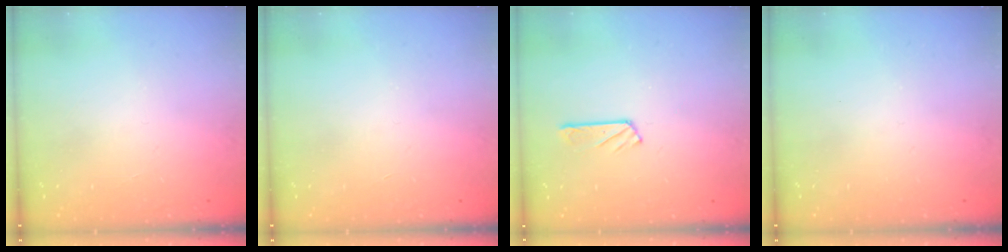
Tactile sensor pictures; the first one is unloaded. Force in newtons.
{"total": 0.0}
{"total": 2.9, "press": 2.9, "slide": 0.3}
{"total": 0.0}